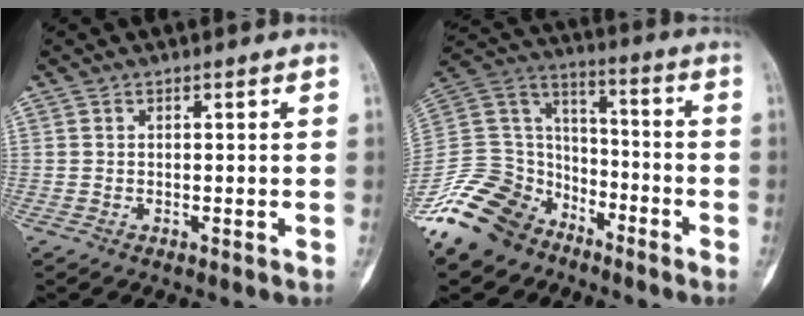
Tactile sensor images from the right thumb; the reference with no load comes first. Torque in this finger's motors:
{"motor_torque": [0.21, 0.15, 0.71, -0.63, 0.00]}